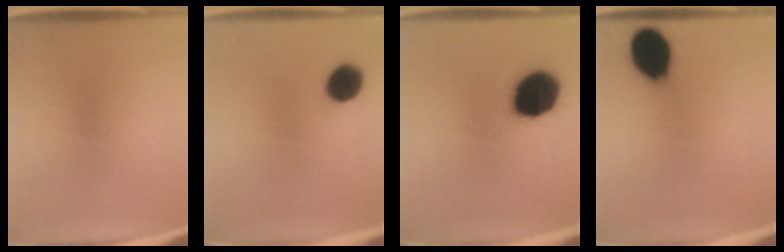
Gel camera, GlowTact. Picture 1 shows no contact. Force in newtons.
{"total": 7.3}
{"total": 17.1}
{"total": 13.5}